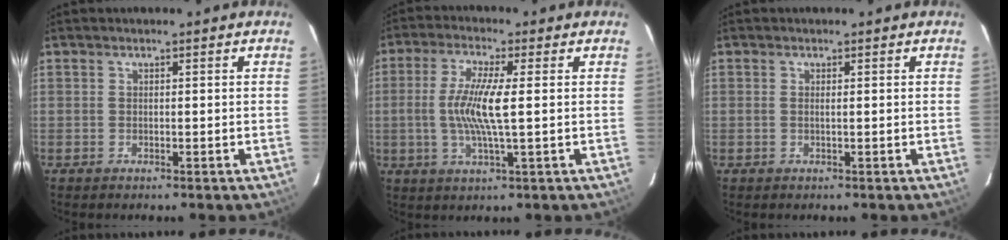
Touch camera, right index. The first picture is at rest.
{"total": 9.0, "force": [-0.1, 0.8, 8.9], "torque": [-0.177, -0.003, -0.005]}
{"total": 0.6, "force": [0.0, -0.2, 0.6], "torque": [-0.011, 0.001, -0.001]}